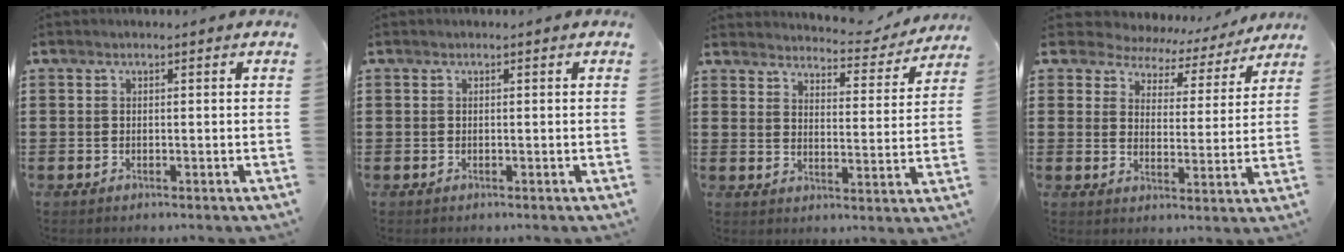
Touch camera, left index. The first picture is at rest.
{"total": 0.0}
{"total": 4.2, "force": [4.1, 0.4, 0.5], "torque": [-0.018, -0.036, 0.065]}
{"total": 5.0, "force": [4.6, 1.7, 0.0], "torque": [-0.032, -0.028, 0.079]}